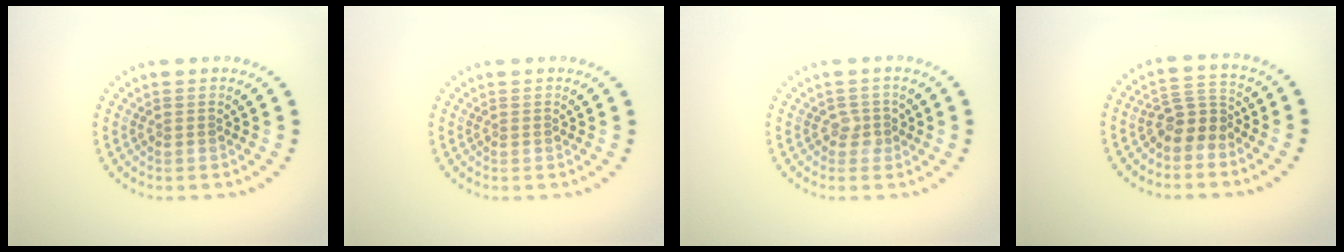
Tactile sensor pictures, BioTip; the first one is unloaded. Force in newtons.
{"total": 0.0}
{"total": 1.4, "press": 1.1, "slide": 0.8}
{"total": 3.0, "press": 2.5, "slide": 1.7}